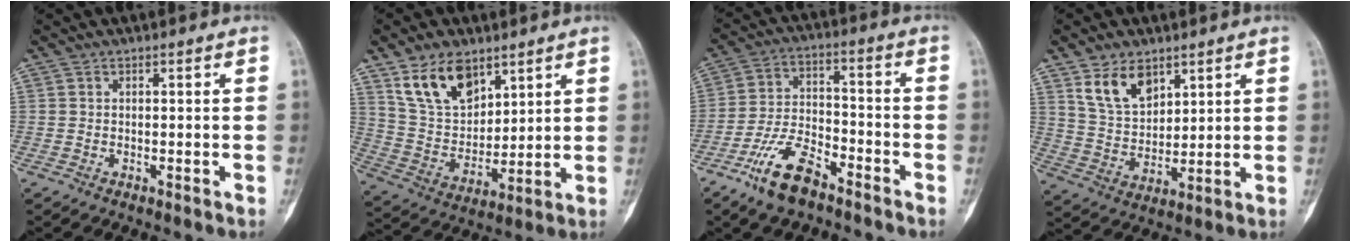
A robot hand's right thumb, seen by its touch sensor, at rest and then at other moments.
{"total": 13.3, "force": [8.1, 7.8, 7.0], "torque": [-0.101, -0.040, 0.167]}
{"total": 11.3, "force": [-7.5, 4.7, 7.1], "torque": [-0.137, 0.044, -0.147]}
{"total": 9.6, "force": [5.7, 5.7, 5.2], "torque": [-0.076, -0.032, 0.118]}